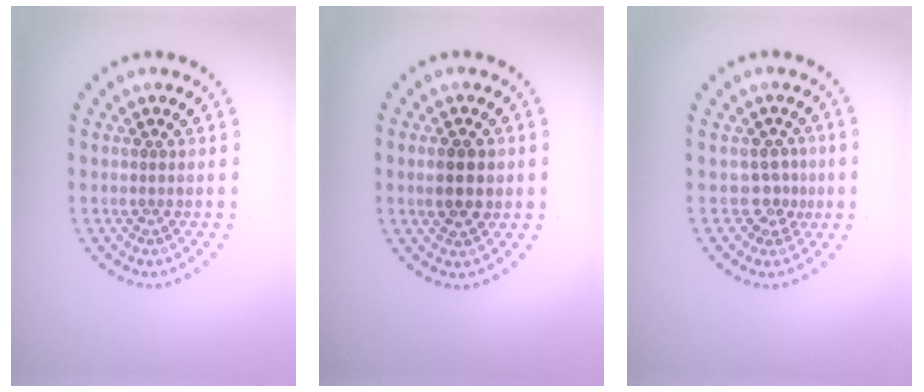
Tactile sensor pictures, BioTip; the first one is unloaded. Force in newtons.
{"total": 2.7, "press": 2.7, "slide": 0.2}
{"total": 2.1, "press": 1.4, "slide": 1.6}